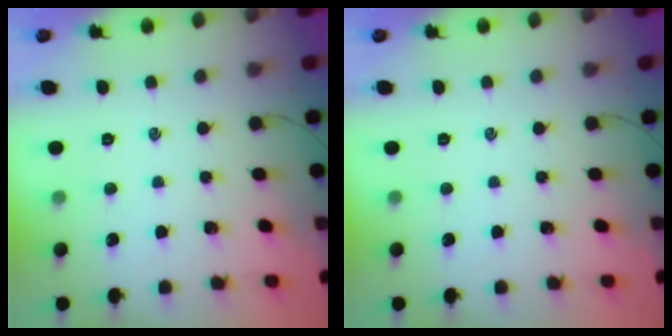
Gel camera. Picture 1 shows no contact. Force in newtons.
{"total": 0.0}